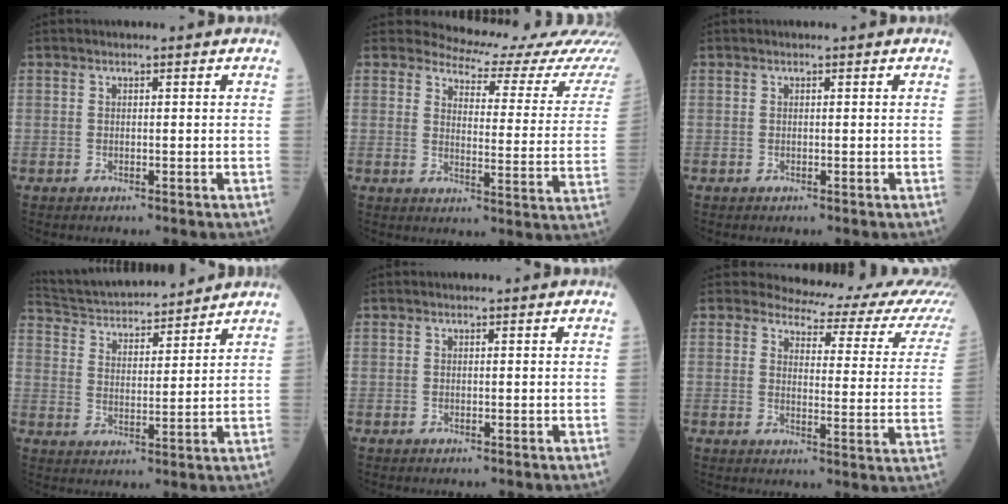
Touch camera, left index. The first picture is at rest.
{"total": 16.8, "force": [16.4, 2.8, 1.9], "torque": [0.008, -0.100, 0.158]}
{"total": 0.0}
{"total": 14.9, "force": [14.1, 2.0, 4.5], "torque": [-0.085, 0.027, 0.233]}
{"total": 0.0}
{"total": 16.5, "force": [15.5, 4.0, 4.0], "torque": [-0.015, -0.063, 0.141]}